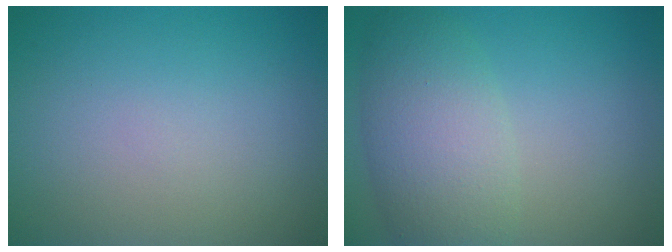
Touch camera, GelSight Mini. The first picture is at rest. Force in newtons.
{"total": 5.8, "press": 5.8, "slide": 0.3}